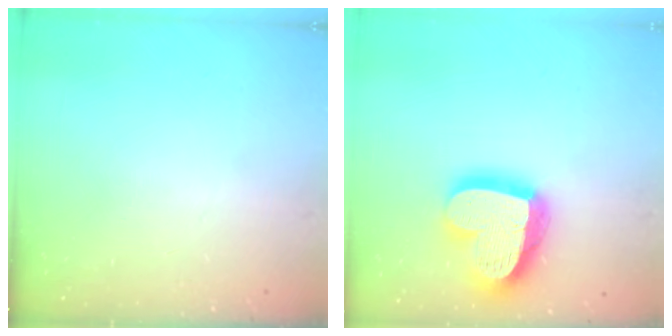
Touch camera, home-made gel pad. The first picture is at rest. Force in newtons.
{"total": 24.3, "press": 24.2, "slide": 2.4}